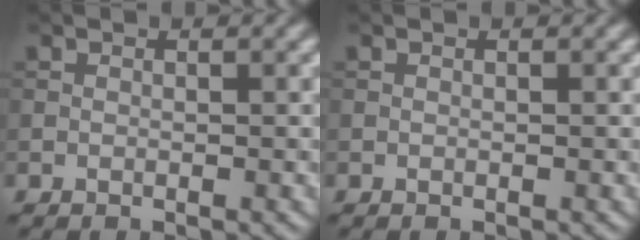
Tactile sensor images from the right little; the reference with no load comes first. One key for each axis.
{"total": 0.0}